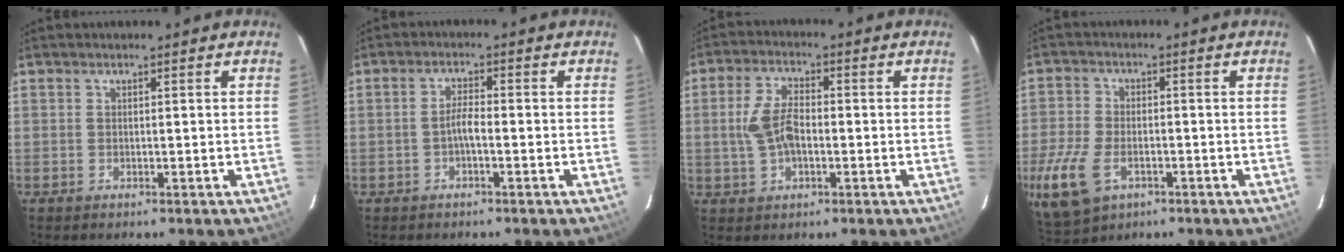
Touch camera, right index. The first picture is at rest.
{"total": 2.4, "force": [-1.1, 0.5, 2.1], "torque": [-0.042, 0.007, -0.022]}
{"total": 7.3, "force": [-0.6, 4.0, 6.1], "torque": [-0.126, 0.007, -0.006]}
{"total": 12.3, "force": [-5.1, 7.5, 8.3], "torque": [-0.206, -0.019, -0.090]}